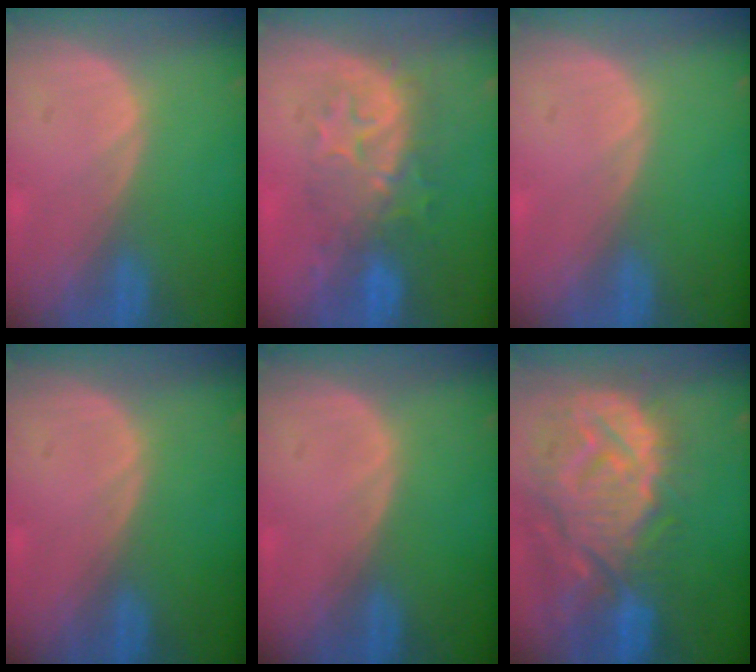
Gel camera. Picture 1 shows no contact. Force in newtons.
{"total": 8.4, "press": 8.2, "slide": 2.0}
{"total": 0.0}
{"total": 0.0}
{"total": 0.0}
{"total": 14.2, "press": 12.3, "slide": 7.1}